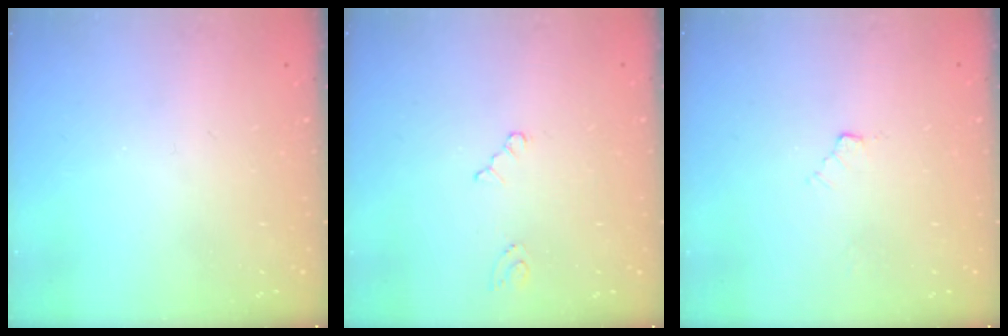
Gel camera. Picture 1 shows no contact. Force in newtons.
{"total": 3.6, "press": 3.6, "slide": 0.4}
{"total": 4.1, "press": 4.0, "slide": 0.6}